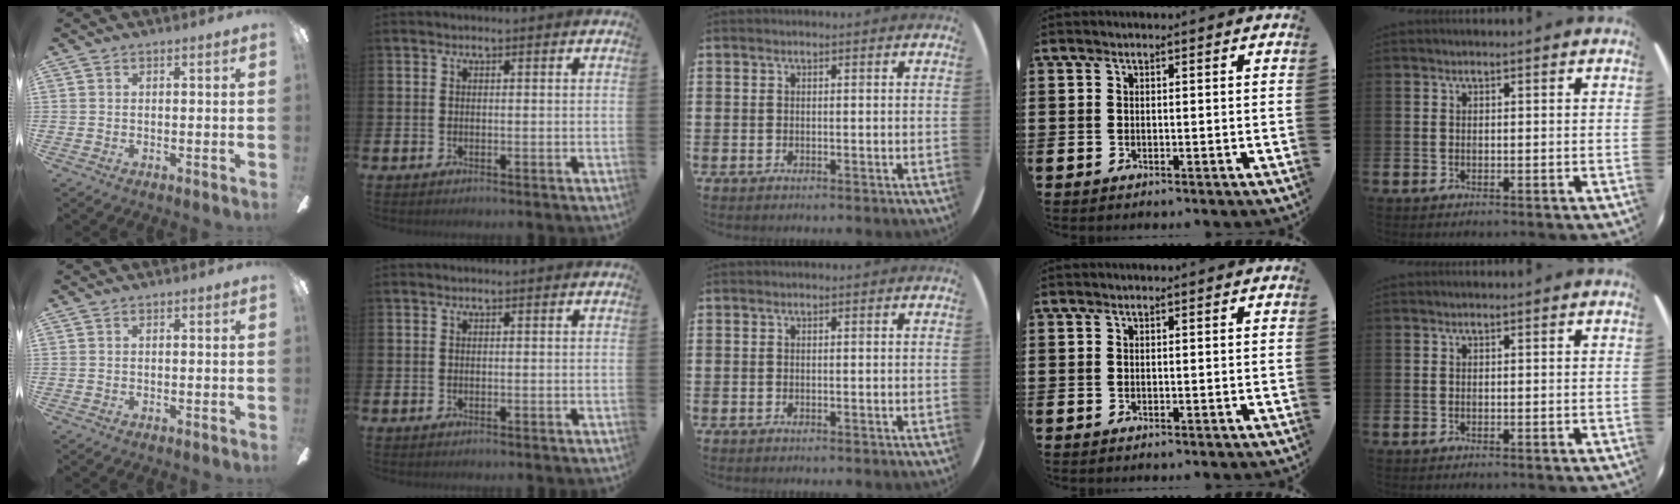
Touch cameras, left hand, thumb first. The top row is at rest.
{}